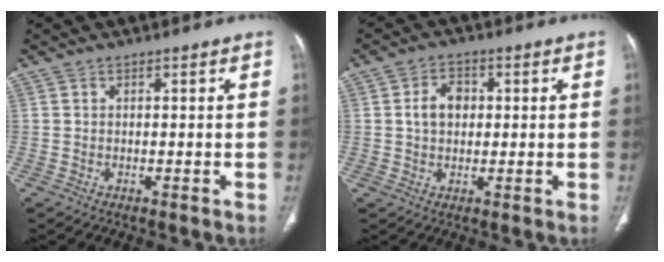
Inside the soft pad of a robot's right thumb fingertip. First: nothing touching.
{"total": 5.4, "force": [0.7, 4.0, 3.5], "torque": [-0.050, 0.008, 0.010]}